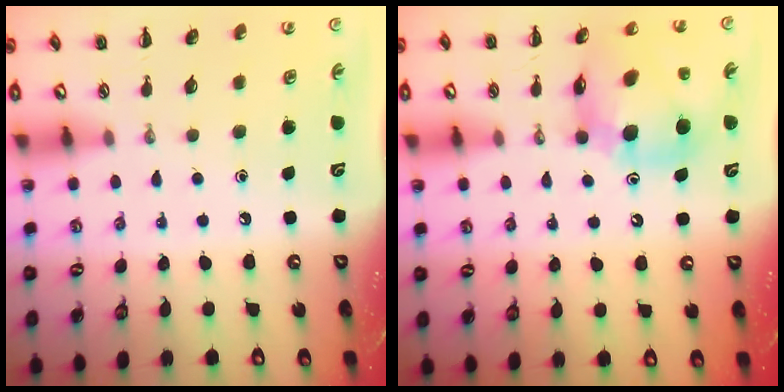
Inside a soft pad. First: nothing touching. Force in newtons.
{"total": 11.6, "press": 11.1, "slide": 3.3}